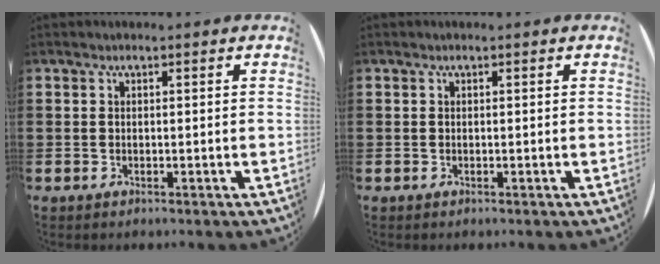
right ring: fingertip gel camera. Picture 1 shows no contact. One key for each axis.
{"total": 0.0}